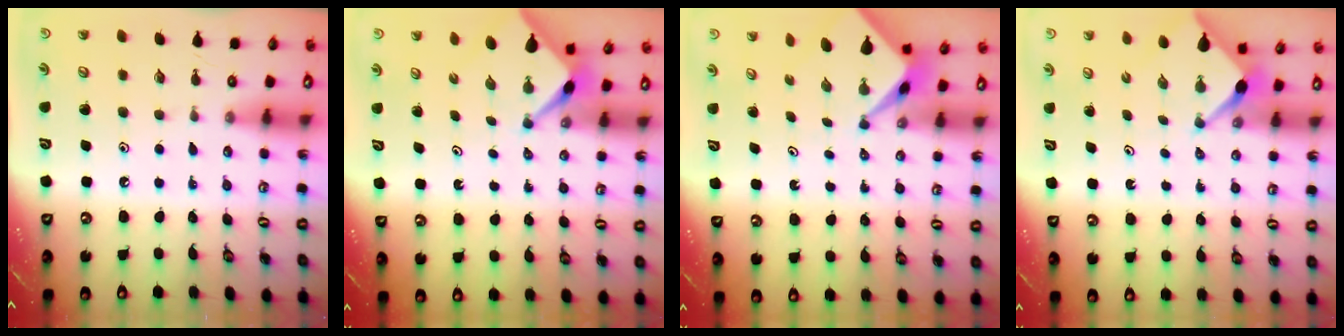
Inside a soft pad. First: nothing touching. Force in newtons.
{"total": 2.7, "press": 2.7, "slide": 0.3}
{"total": 2.4, "press": 2.4, "slide": 0.2}
{"total": 2.6, "press": 2.6, "slide": 0.3}